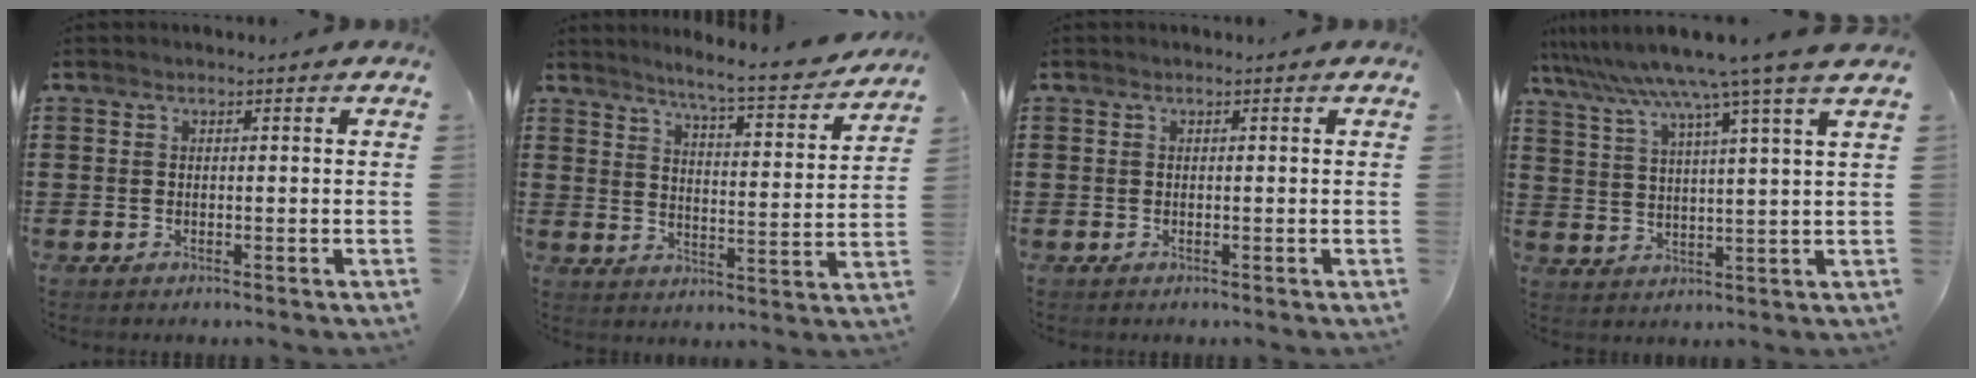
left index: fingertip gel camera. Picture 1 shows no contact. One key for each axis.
{"total": 7.0, "fx": 6.3, "fy": -0.6, "fz": 2.9, "tx": -0.065, "ty": -0.049, "tz": 0.101}
{"total": 0.0}
{"total": 8.9, "fx": 7.2, "fy": -1.3, "fz": 5.1, "tx": -0.126, "ty": -0.038, "tz": 0.113}